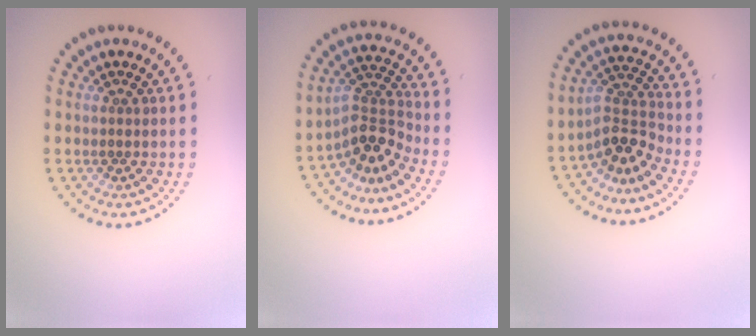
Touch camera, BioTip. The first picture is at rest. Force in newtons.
{"total": 3.9, "press": 2.6, "slide": 2.8}
{"total": 3.8, "press": 2.5, "slide": 2.8}